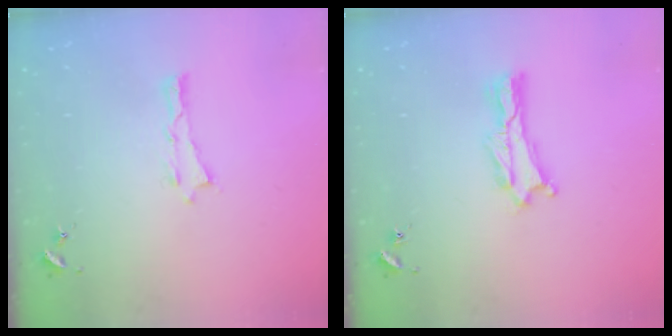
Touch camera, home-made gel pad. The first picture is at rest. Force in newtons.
{"total": 0.7, "press": 0.6, "slide": 0.2}